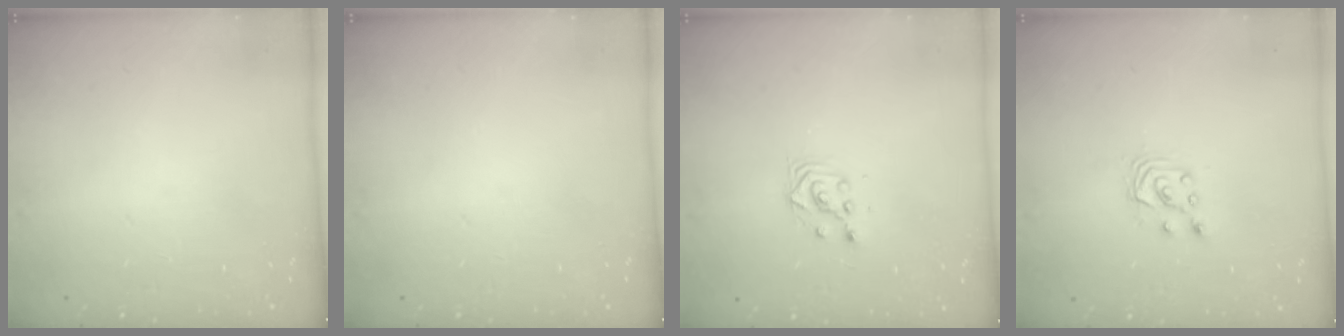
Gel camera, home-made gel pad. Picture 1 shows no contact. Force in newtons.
{"total": 0.0}
{"total": 2.8, "press": 2.8, "slide": 0.2}
{"total": 2.9, "press": 2.9, "slide": 0.2}